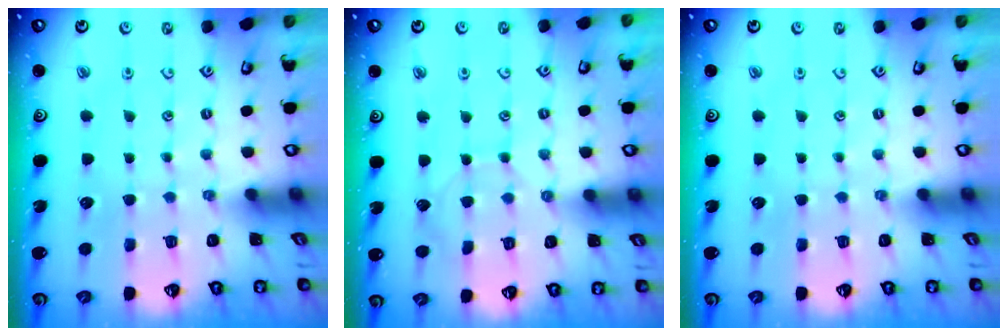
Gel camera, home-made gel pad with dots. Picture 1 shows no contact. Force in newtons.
{"total": 4.1, "press": 4.1, "slide": 0.4}
{"total": 0.0}